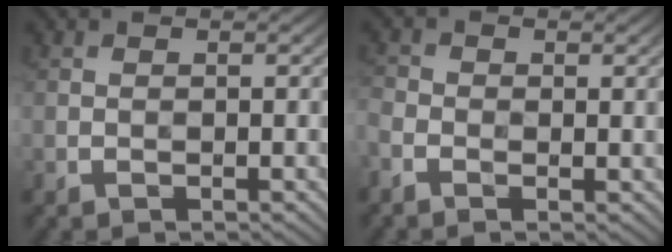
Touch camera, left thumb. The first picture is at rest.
{"total": 2.5, "force": [-1.1, 1.7, 1.5], "torque": [-0.042, -0.003, -0.031]}